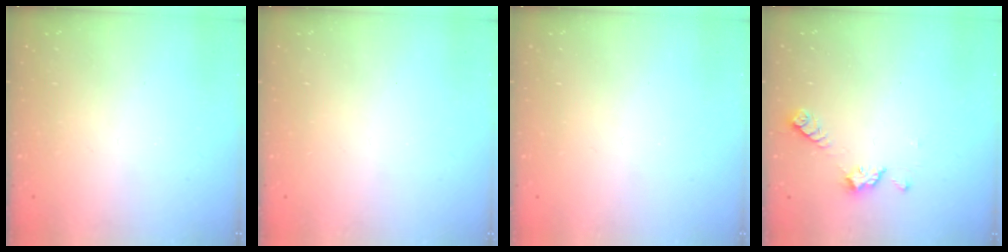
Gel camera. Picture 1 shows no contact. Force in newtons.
{"total": 0.0}
{"total": 0.0}
{"total": 4.6, "press": 4.6, "slide": 0.5}